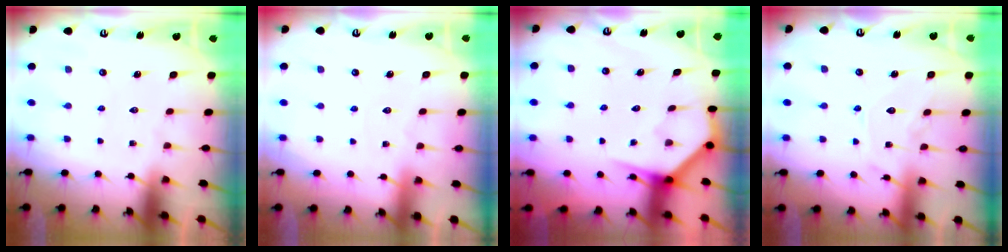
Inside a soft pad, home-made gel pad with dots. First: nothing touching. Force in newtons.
{"total": 1.8, "press": 1.7, "slide": 0.2}
{"total": 4.2, "press": 4.2, "slide": 0.4}
{"total": 9.0, "press": 9.0, "slide": 0.1}